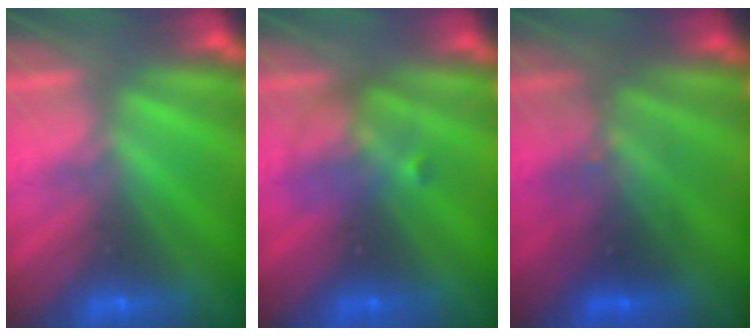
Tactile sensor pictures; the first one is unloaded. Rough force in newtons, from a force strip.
{"total": 2.4}
{"total": 2.6}